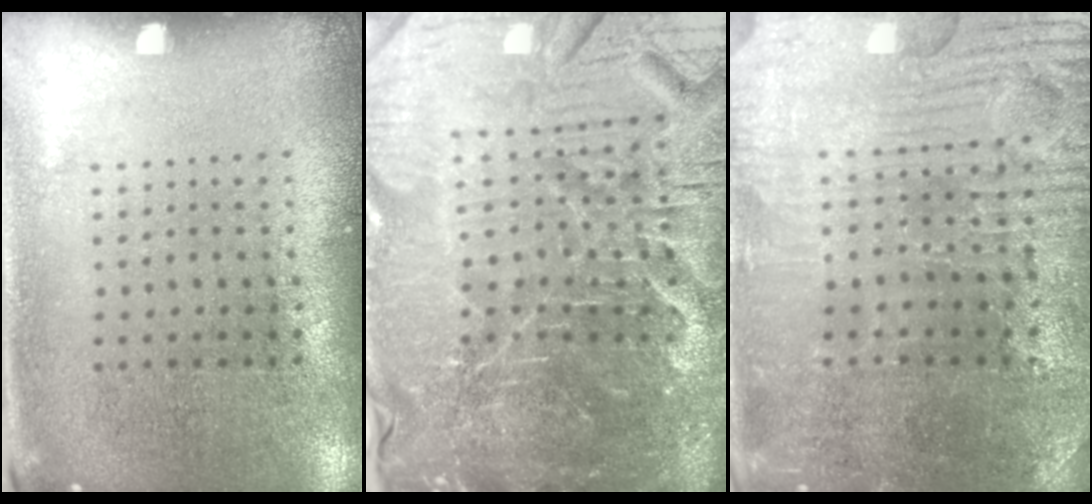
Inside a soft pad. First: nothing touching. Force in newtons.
{"total": 7.2, "press": 6.4, "slide": 3.3}
{"total": 3.7, "press": 3.7, "slide": 0.6}